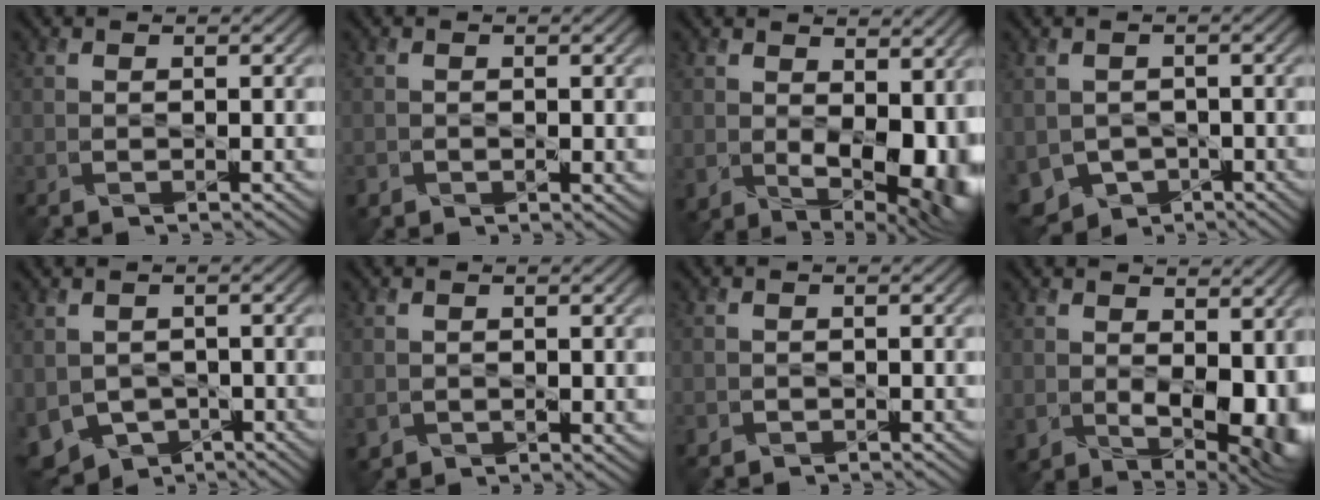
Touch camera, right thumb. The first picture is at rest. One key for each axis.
{"total": 1.7, "fx": -0.6, "fy": 1.4, "fz": 0.7, "tx": -0.011, "ty": -0.010, "tz": -0.010}
{"total": 11.6, "fx": 0.1, "fy": 8.3, "fz": 8.1, "tx": -0.138, "ty": -0.054, "tz": 0.043}
{"total": 4.7, "fx": -2.1, "fy": 3.8, "fz": 1.9, "tx": -0.055, "ty": -0.010, "tz": -0.041}
{"total": 5.0, "fx": -1.8, "fy": 3.8, "fz": 2.7, "tx": -0.078, "ty": -0.011, "tz": -0.033}
{"total": 2.3, "fx": 0.3, "fy": 2.1, "fz": 0.8, "tx": -0.031, "ty": -0.014, "tz": 0.009}
{"total": 0.9, "fx": -0.5, "fy": 0.7, "fz": -0.1, "tx": -0.001, "ty": -0.003, "tz": -0.008}
{"total": 10.4, "fx": 0.7, "fy": 7.5, "fz": 7.2, "tx": -0.138, "ty": -0.052, "tz": 0.049}